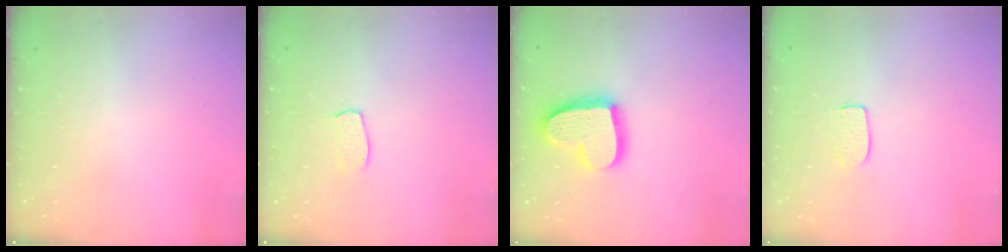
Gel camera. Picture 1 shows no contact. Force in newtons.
{"total": 4.0, "press": 4.0, "slide": 0.2}
{"total": 18.0, "press": 17.9, "slide": 1.3}
{"total": 5.0, "press": 5.0, "slide": 0.3}